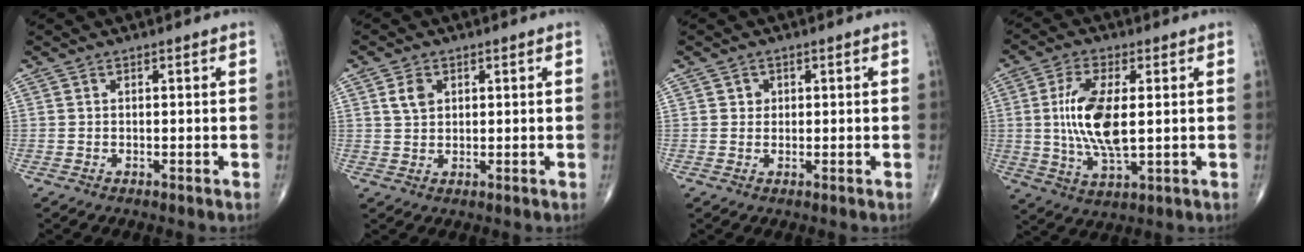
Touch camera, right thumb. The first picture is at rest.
{"total": 3.4, "force": [1.3, 2.4, 2.0], "torque": [-0.030, -0.003, 0.026]}
{"total": 1.4, "force": [0.4, 1.3, 0.4], "torque": [0.003, 0.000, 0.003]}
{"total": 12.3, "force": [0.9, 5.0, 11.2], "torque": [-0.229, -0.013, 0.021]}